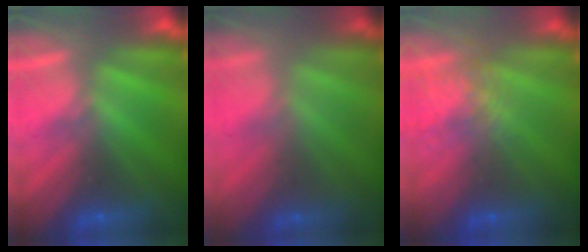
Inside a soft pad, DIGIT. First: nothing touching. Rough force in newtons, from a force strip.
{"total": 1.6}
{"total": 4.7}